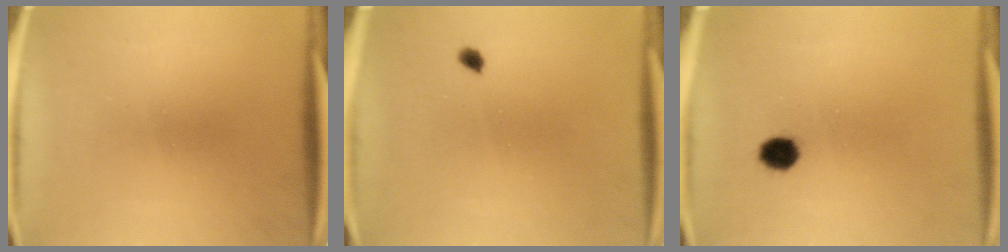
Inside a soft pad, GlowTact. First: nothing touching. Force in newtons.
{"total": 1.1}
{"total": 3.9}